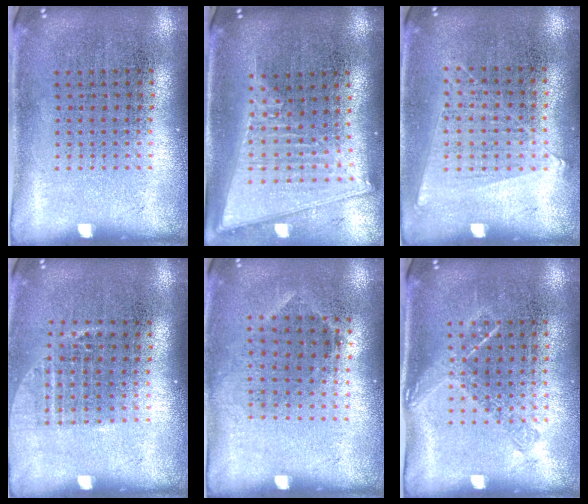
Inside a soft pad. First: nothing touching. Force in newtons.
{"total": 2.1, "press": 1.8, "slide": 1.1}
{"total": 1.1, "press": 1.0, "slide": 0.4}
{"total": 1.0, "press": 0.9, "slide": 0.5}
{"total": 0.8, "press": 0.7, "slide": 0.5}
{"total": 1.2, "press": 1.0, "slide": 0.6}